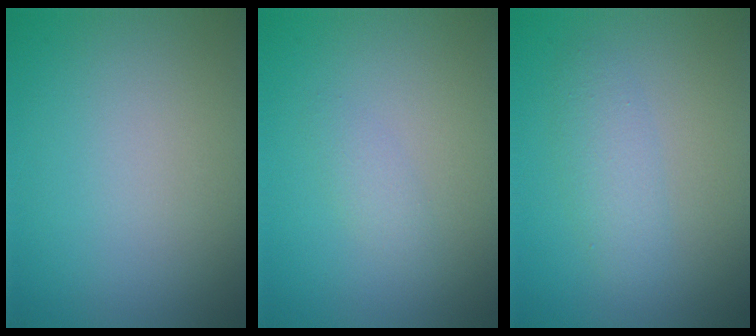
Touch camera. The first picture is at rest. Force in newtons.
{"total": 1.1, "press": 1.1, "slide": 0.0}
{"total": 2.2, "press": 2.2, "slide": 0.1}